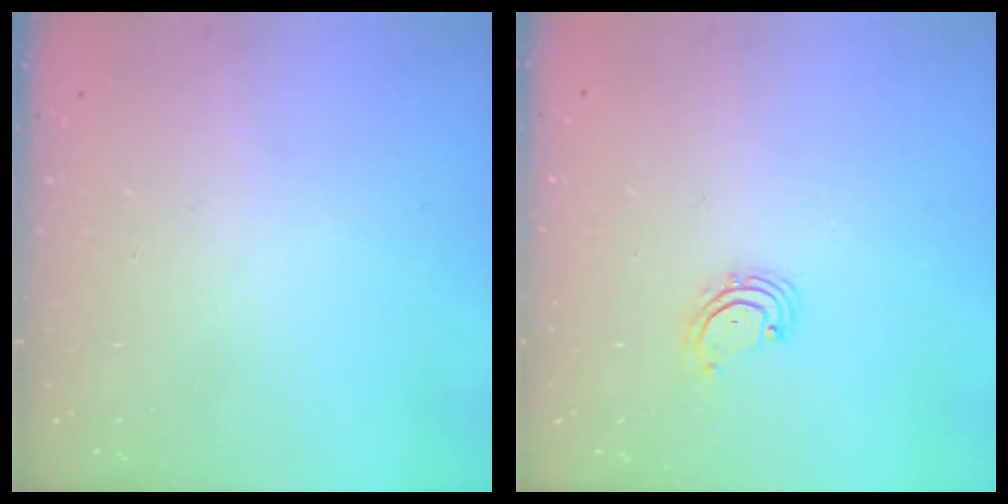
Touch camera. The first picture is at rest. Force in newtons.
{"total": 2.0, "press": 2.0, "slide": 0.4}